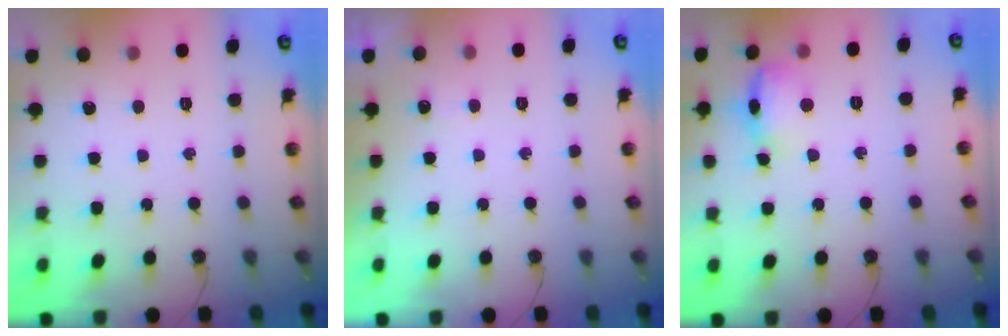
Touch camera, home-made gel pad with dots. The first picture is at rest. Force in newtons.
{"total": 2.9, "press": 2.8, "slide": 0.7}
{"total": 11.9, "press": 11.8, "slide": 1.1}